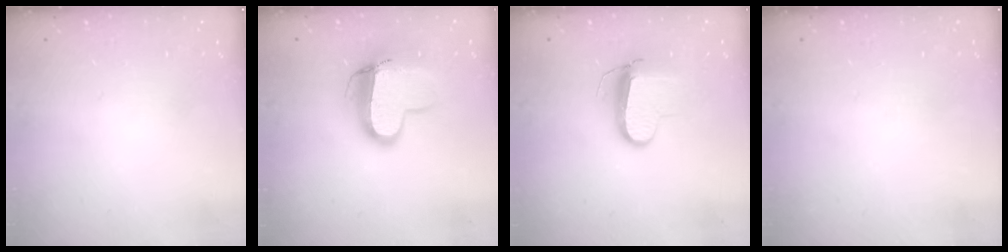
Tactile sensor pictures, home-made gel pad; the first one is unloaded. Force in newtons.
{"total": 12.9, "press": 12.8, "slide": 1.4}
{"total": 9.6, "press": 9.5, "slide": 0.9}
{"total": 0.0}